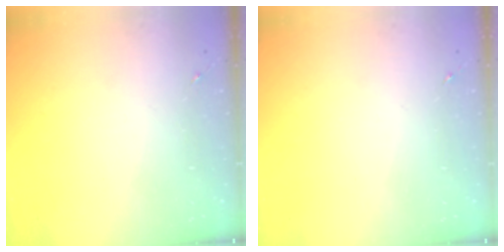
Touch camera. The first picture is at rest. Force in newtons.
{"total": 0.0}